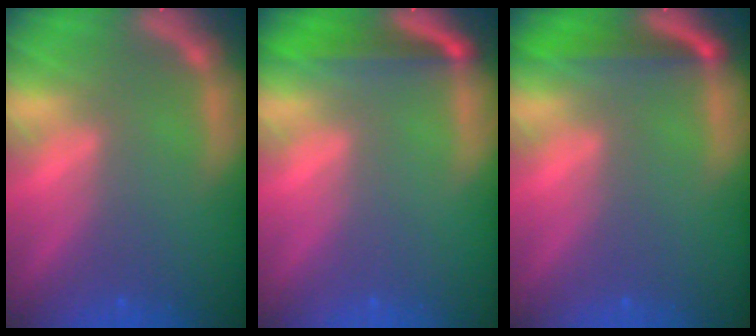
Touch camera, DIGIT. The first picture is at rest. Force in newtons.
{"total": 4.0}
{"total": 3.4}